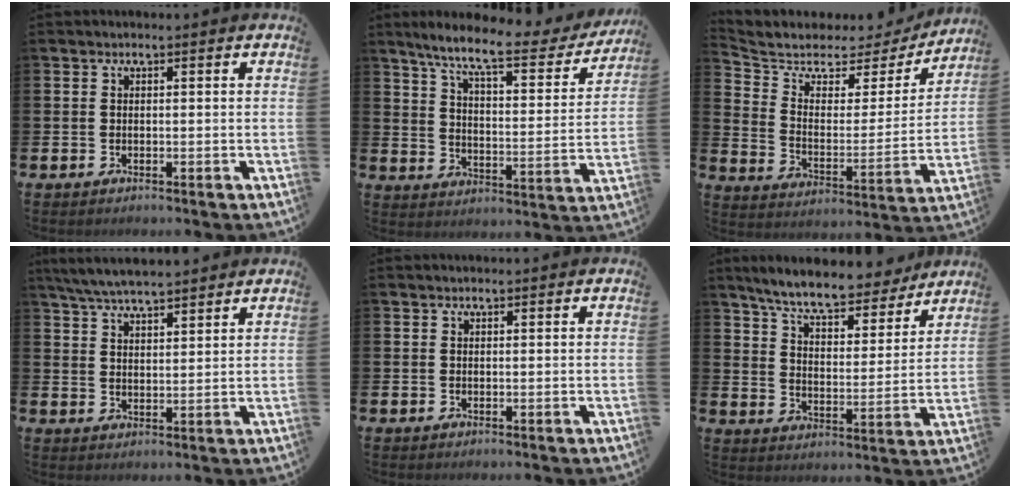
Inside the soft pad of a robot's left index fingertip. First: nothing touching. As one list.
[{"total": 9.1, "force": [7.4, 1.9, 4.8], "torque": [-0.113, -0.043, 0.119]}, {"total": 5.3, "force": [4.5, 2.6, 0.8], "torque": [-0.058, -0.039, 0.069]}, {"total": 5.9, "force": [5.7, 0.5, 1.4], "torque": [-0.051, -0.018, 0.106]}, {"total": 0.5, "force": [0.5, 0.1, 0.1], "torque": [0.000, 0.001, 0.009]}, {"total": 8.4, "force": [7.6, 1.4, 3.2], "torque": [-0.090, -0.045, 0.131]}]